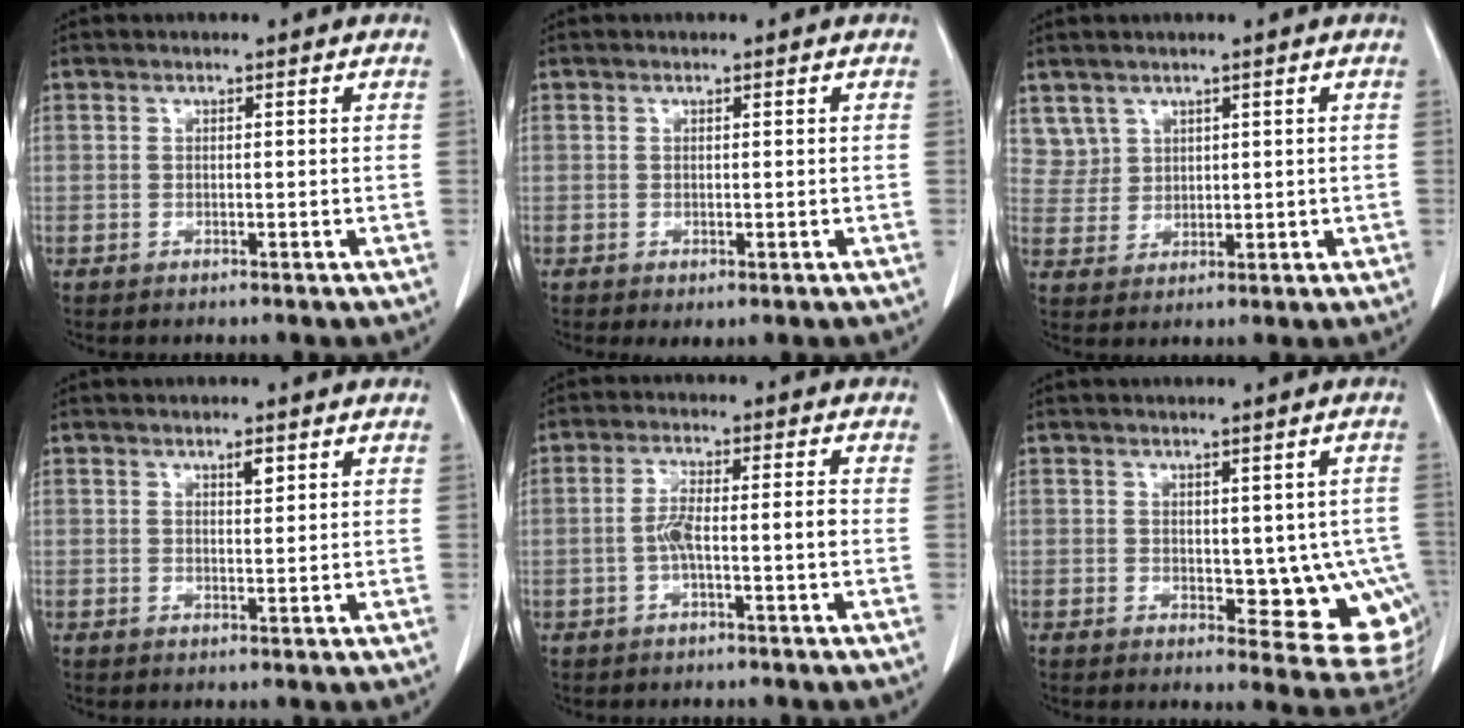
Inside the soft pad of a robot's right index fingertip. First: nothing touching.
{"total": 1.1, "force": [-0.3, 0.6, 0.9], "torque": [-0.014, -0.003, 0.004]}
{"total": 4.2, "force": [2.7, 3.2, -0.3], "torque": [0.016, 0.006, 0.060]}
{"total": 1.5, "force": [0.9, 0.4, 1.1], "torque": [-0.018, -0.003, 0.014]}
{"total": 4.7, "force": [-1.2, 0.6, 4.5], "torque": [-0.088, 0.015, -0.017]}
{"total": 9.7, "force": [-0.6, 4.7, 8.5], "torque": [-0.075, -0.006, 0.004]}